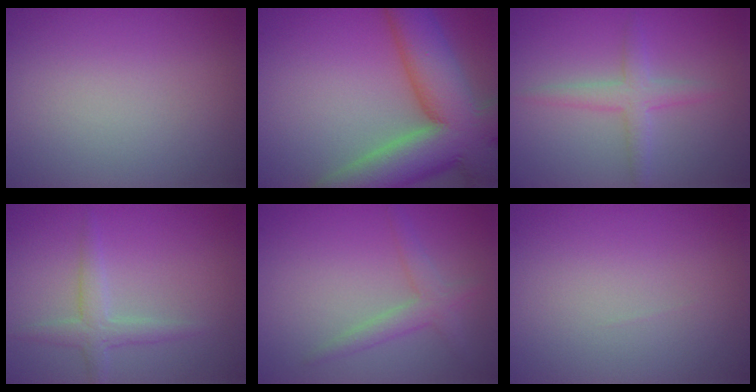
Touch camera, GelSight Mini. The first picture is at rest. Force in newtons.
{"total": 13.0, "press": 13.0, "slide": 0.9}
{"total": 2.4, "press": 2.4, "slide": 0.0}
{"total": 2.1, "press": 2.1, "slide": 0.1}
{"total": 2.1, "press": 2.1, "slide": 0.1}
{"total": 0.0}